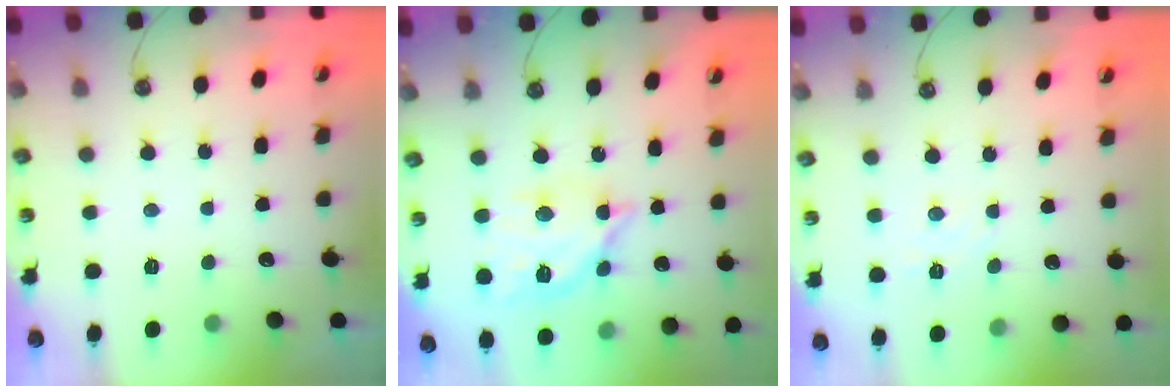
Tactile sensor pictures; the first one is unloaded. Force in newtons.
{"total": 13.4, "press": 13.3, "slide": 1.3}
{"total": 4.5, "press": 4.5, "slide": 0.6}